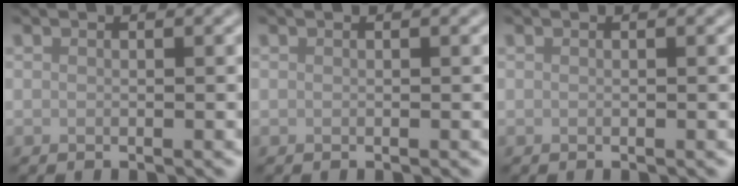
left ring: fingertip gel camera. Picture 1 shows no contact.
{"total": 0.0}
{"total": 0.0}